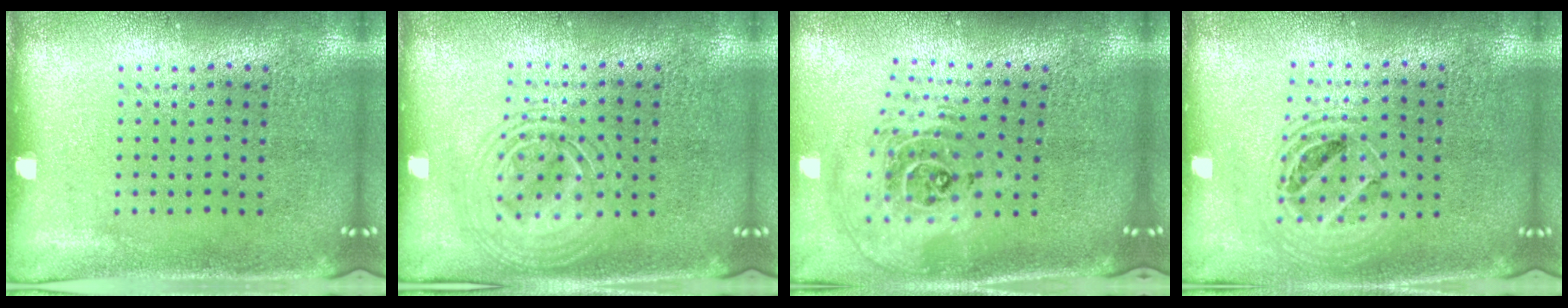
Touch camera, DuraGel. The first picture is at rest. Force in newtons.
{"total": 3.0, "press": 3.0, "slide": 0.5}
{"total": 2.5, "press": 1.8, "slide": 1.7}
{"total": 1.5, "press": 1.3, "slide": 0.7}